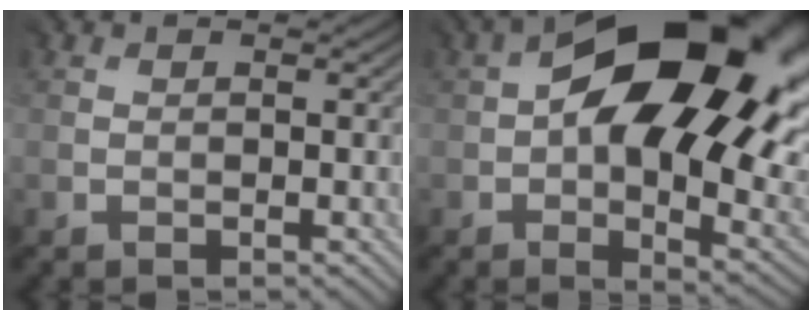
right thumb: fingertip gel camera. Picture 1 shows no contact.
{"total": 20.1, "force": [4.6, 11.7, 15.8], "torque": [-0.257, 0.006, 0.091]}